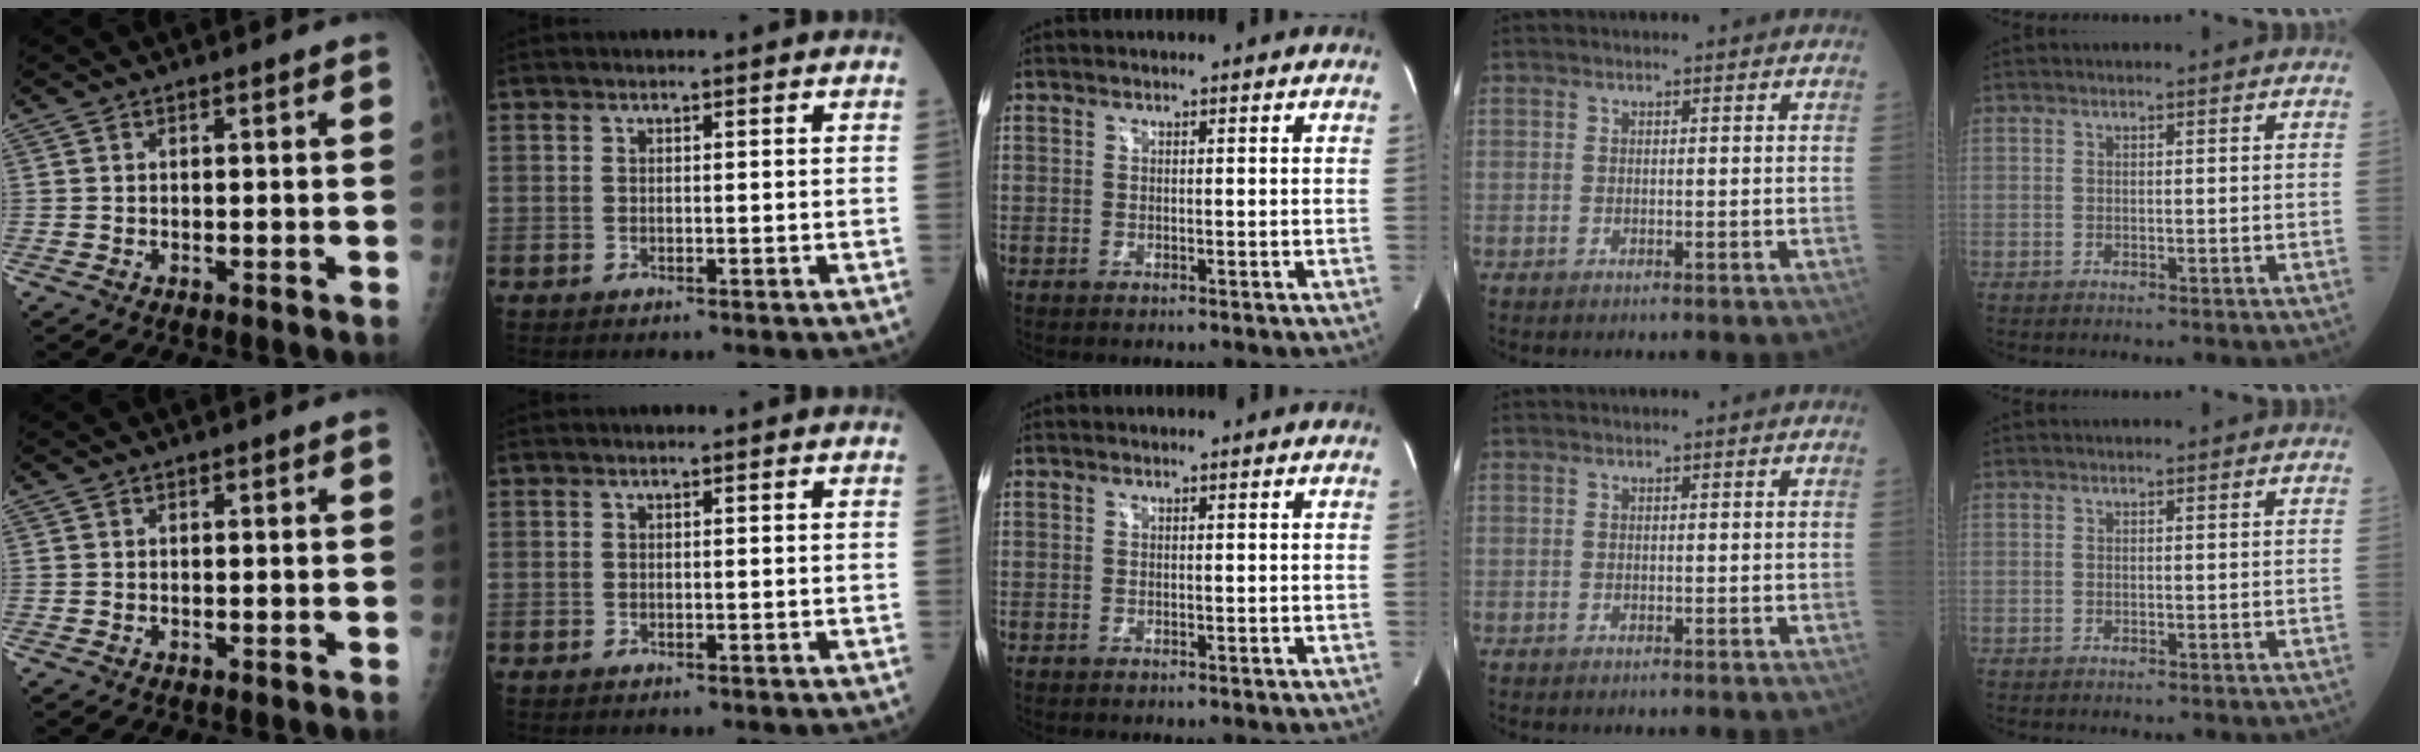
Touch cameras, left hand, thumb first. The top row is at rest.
{}